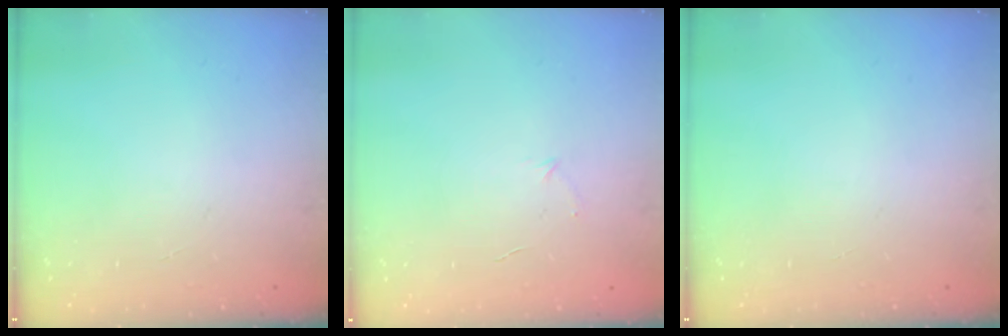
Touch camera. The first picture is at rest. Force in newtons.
{"total": 4.2, "press": 4.1, "slide": 0.8}
{"total": 0.0}